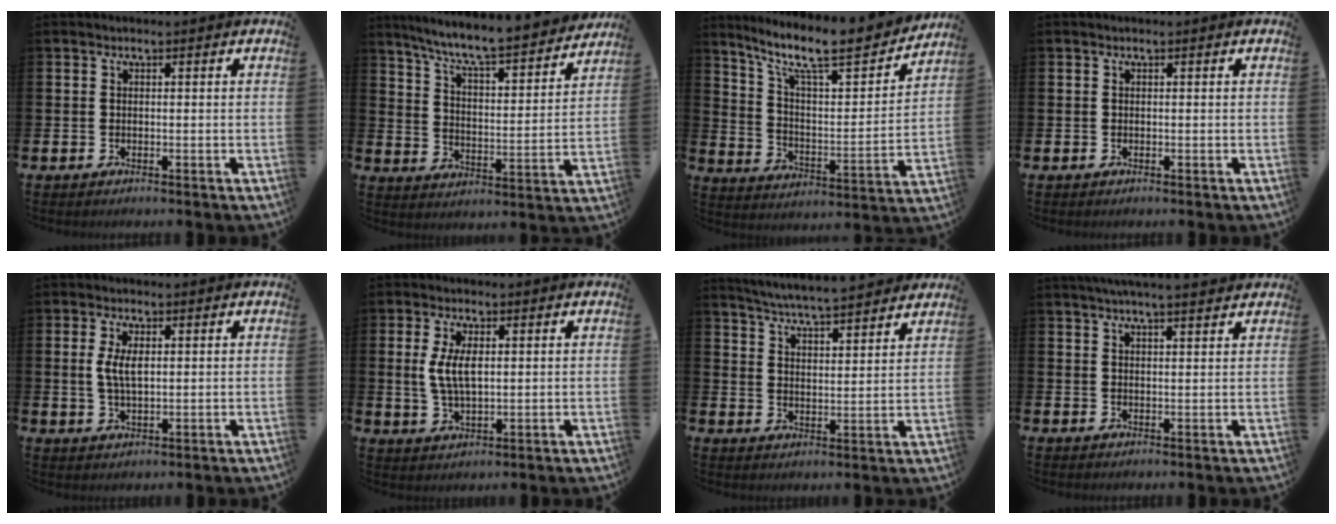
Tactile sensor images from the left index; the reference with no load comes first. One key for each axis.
{"total": 8.0, "fx": 7.4, "fy": 0.2, "fz": 3.0, "tx": -0.096, "ty": -0.059, "tz": 0.125}
{"total": 11.2, "fx": 9.5, "fy": 1.9, "fz": 5.7, "tx": -0.137, "ty": -0.067, "tz": 0.158}
{"total": 0.0}
{"total": 3.9, "fx": 1.1, "fy": 1.8, "fz": 3.3, "tx": -0.060, "ty": 0.004, "tz": 0.017}
{"total": 5.2, "fx": 1.4, "fy": 2.4, "fz": 4.3, "tx": -0.083, "ty": 0.004, "tz": 0.022}
{"total": 5.6, "fx": 5.5, "fy": -0.2, "fz": 1.0, "tx": -0.046, "ty": -0.036, "tz": 0.097}
{"total": 3.8, "fx": 3.6, "fy": -0.3, "fz": 1.1, "tx": -0.030, "ty": -0.010, "tz": 0.066}